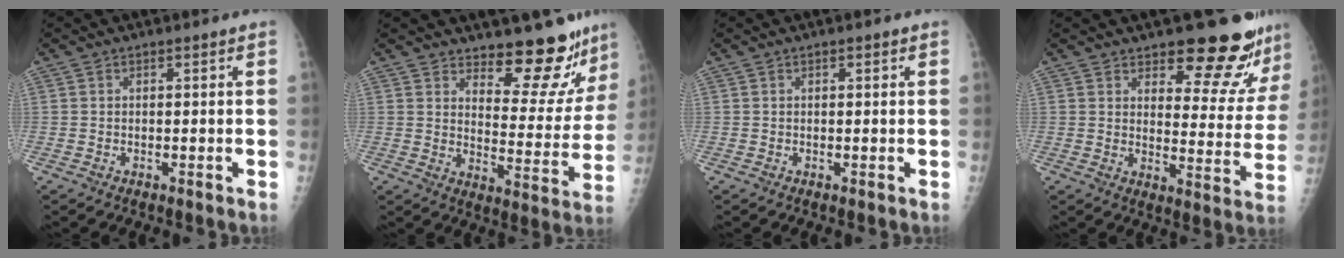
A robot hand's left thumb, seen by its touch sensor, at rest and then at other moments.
{"total": 14.4, "force": [12.8, 4.4, 5.1], "torque": [-0.017, -0.116, 0.167]}
{"total": 0.6, "force": [0.3, 0.2, 0.5], "torque": [-0.006, 0.001, 0.003]}
{"total": 15.6, "force": [13.0, 4.8, 7.1], "torque": [-0.040, -0.103, 0.158]}